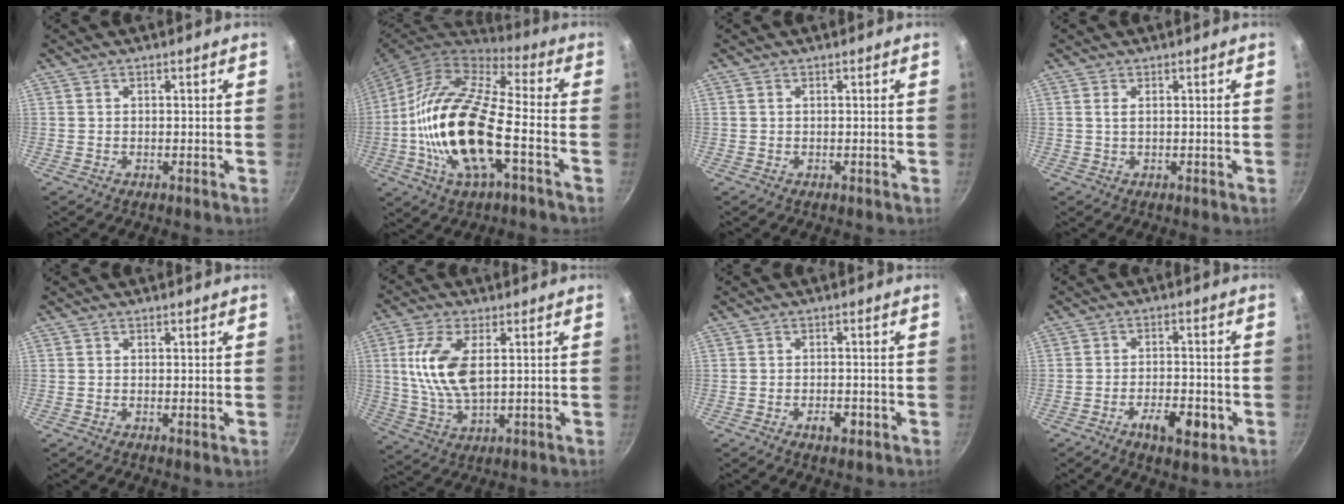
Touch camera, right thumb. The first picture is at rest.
{"total": 21.4, "force": [-4.6, 8.1, 19.2], "torque": [-0.375, 0.026, -0.106]}
{"total": 0.0}
{"total": 0.9, "force": [0.2, 0.3, 0.9], "torque": [-0.017, -0.001, 0.004]}
{"total": 0.6, "force": [0.1, 0.1, 0.6], "torque": [-0.010, -0.004, -0.001]}
{"total": 11.4, "force": [2.1, 5.4, 9.9], "torque": [-0.193, -0.006, 0.045]}
{"total": 3.4, "force": [-1.5, 1.7, 2.6], "torque": [-0.033, 0.012, -0.022]}
{"total": 7.8, "force": [-3.2, 3.3, 6.4], "torque": [-0.089, 0.015, -0.049]}